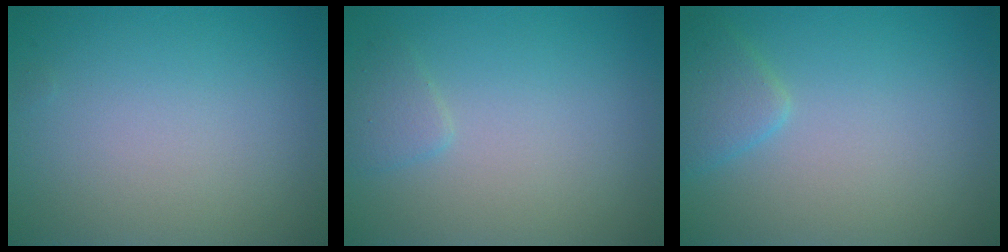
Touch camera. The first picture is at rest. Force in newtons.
{"total": 1.2, "press": 1.2, "slide": 0.1}
{"total": 2.1, "press": 2.1, "slide": 0.1}